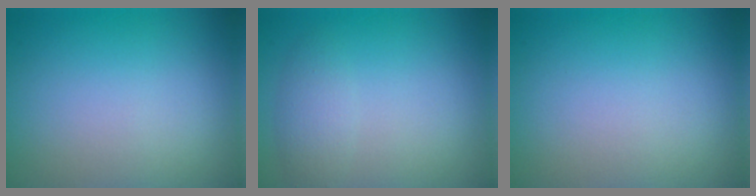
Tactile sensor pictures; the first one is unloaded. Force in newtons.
{"total": 2.0, "press": 2.0, "slide": 0.0}
{"total": 0.0}